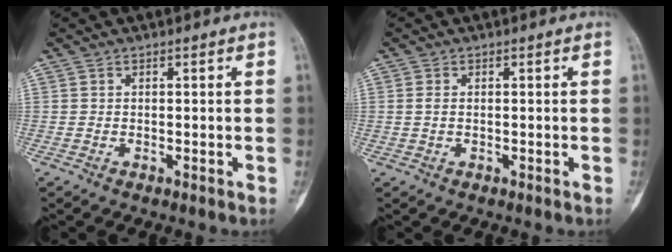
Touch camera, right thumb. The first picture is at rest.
{"total": 1.4, "force": [0.2, 0.9, 1.1], "torque": [-0.025, 0.001, 0.004]}